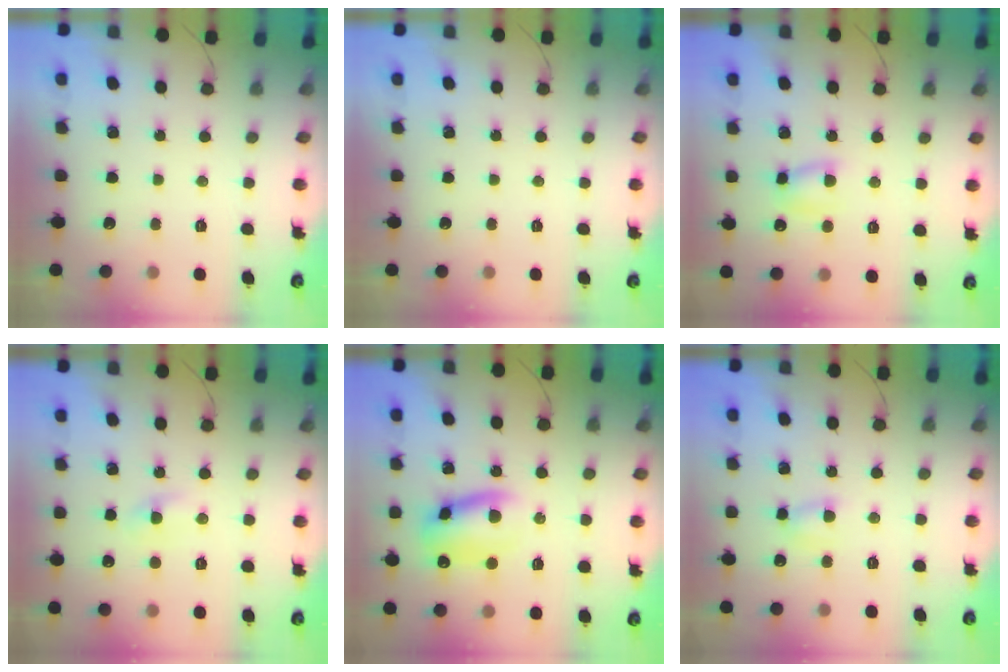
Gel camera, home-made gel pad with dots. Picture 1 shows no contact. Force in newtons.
{"total": 0.0}
{"total": 5.3, "press": 5.2, "slide": 0.7}
{"total": 1.2, "press": 1.0, "slide": 0.7}
{"total": 10.4, "press": 10.3, "slide": 1.6}
{"total": 4.5, "press": 4.4, "slide": 0.8}